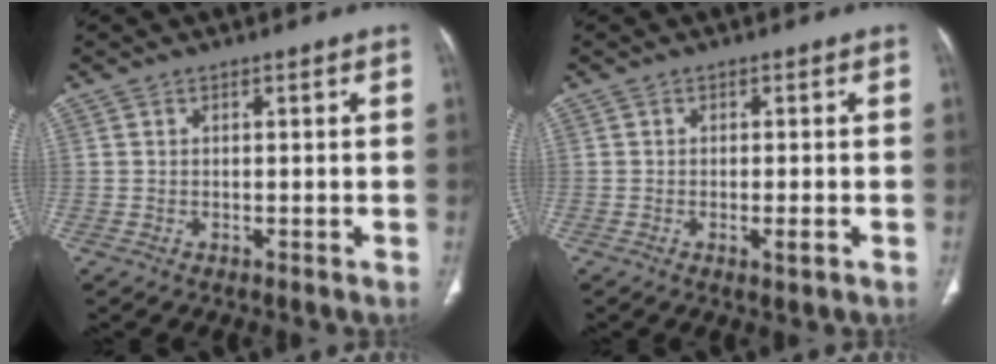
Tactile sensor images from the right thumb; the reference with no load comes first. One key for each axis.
{"total": 2.0, "fx": -0.7, "fy": 0.4, "fz": 1.8, "tx": -0.029, "ty": -0.004, "tz": -0.013}